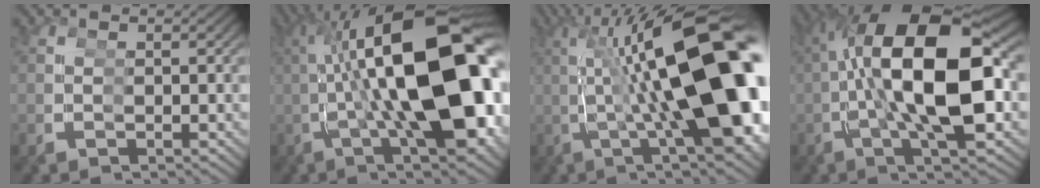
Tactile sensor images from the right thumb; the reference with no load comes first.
{"total": 24.7, "force": [1.3, 10.5, 22.2], "torque": [-0.355, -0.009, 0.039]}
{"total": 21.5, "force": [1.5, 8.5, 19.7], "torque": [-0.279, -0.002, 0.037]}
{"total": 18.0, "force": [1.0, 8.8, 15.6], "torque": [-0.270, 0.009, 0.021]}